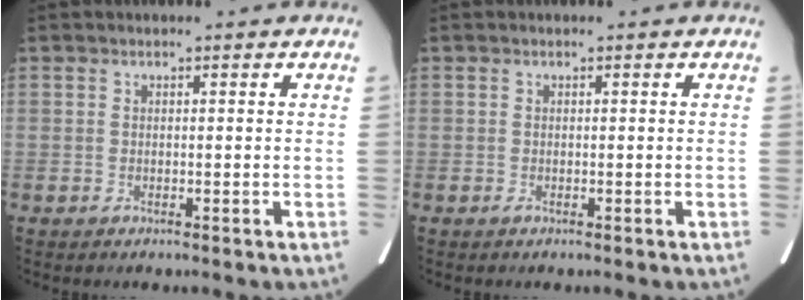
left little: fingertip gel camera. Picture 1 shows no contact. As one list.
[{"total": 0.0}]